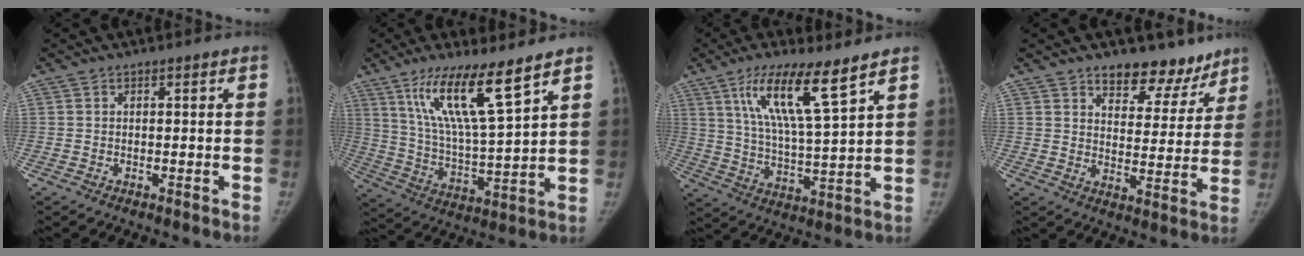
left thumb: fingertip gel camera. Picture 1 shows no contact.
{"total": 15.2, "force": [9.5, 2.0, 11.7], "torque": [-0.209, -0.058, 0.187]}
{"total": 13.8, "force": [8.0, 2.1, 11.0], "torque": [-0.198, -0.041, 0.153]}
{"total": 10.9, "force": [8.4, 5.8, 3.7], "torque": [0.006, -0.051, 0.122]}